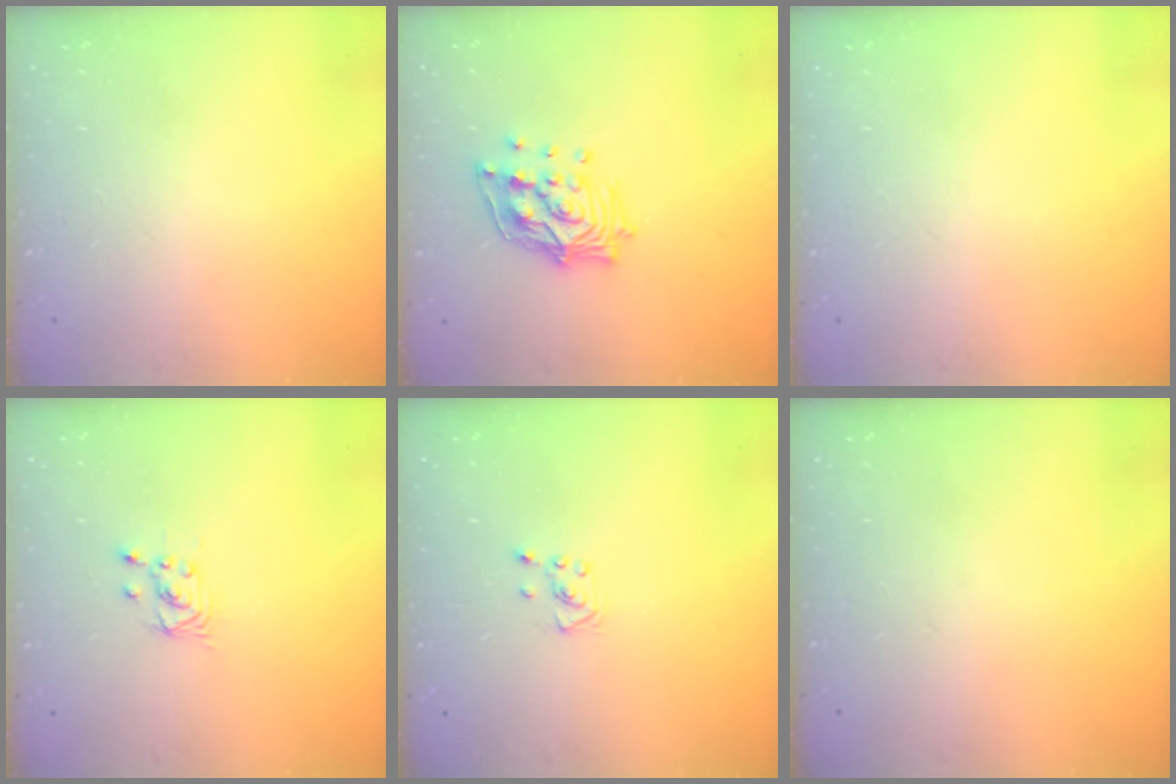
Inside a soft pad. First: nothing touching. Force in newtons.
{"total": 14.1, "press": 14.0, "slide": 1.8}
{"total": 0.0}
{"total": 2.5, "press": 2.5, "slide": 0.2}
{"total": 3.0, "press": 2.9, "slide": 0.3}
{"total": 0.0}